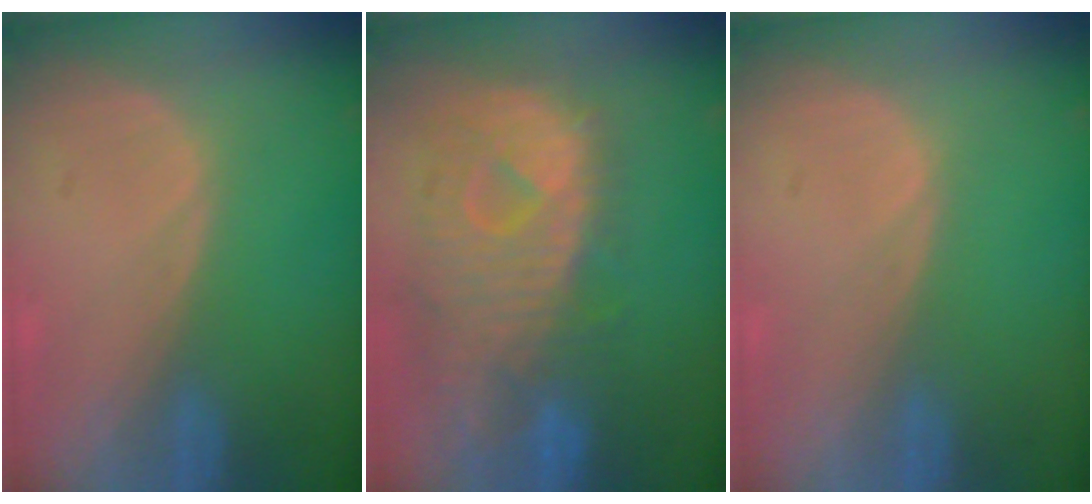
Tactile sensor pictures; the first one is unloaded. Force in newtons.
{"total": 12.1, "press": 10.5, "slide": 6.1}
{"total": 0.0}